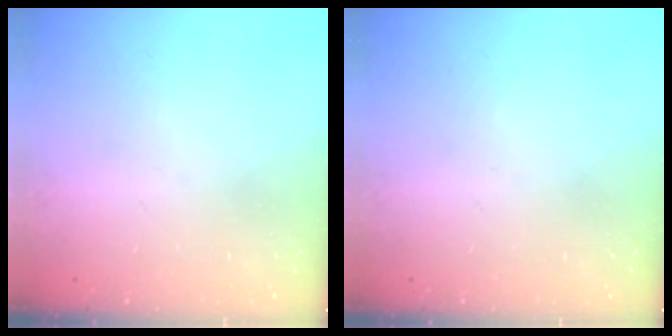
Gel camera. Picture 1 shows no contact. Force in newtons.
{"total": 0.0}